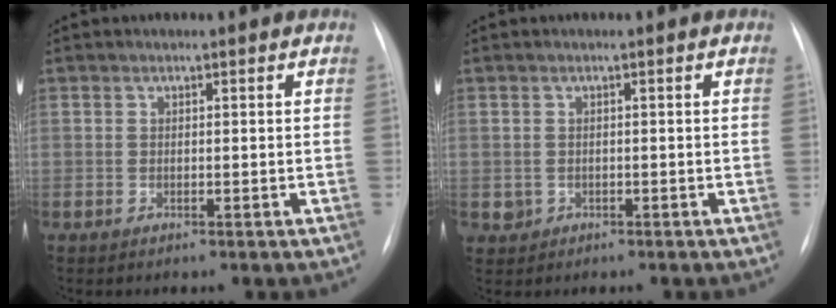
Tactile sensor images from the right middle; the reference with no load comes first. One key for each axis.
{"total": 1.4, "fx": -0.3, "fy": 1.4, "fz": 0.2, "tx": -0.002, "ty": 0.003, "tz": 0.000}